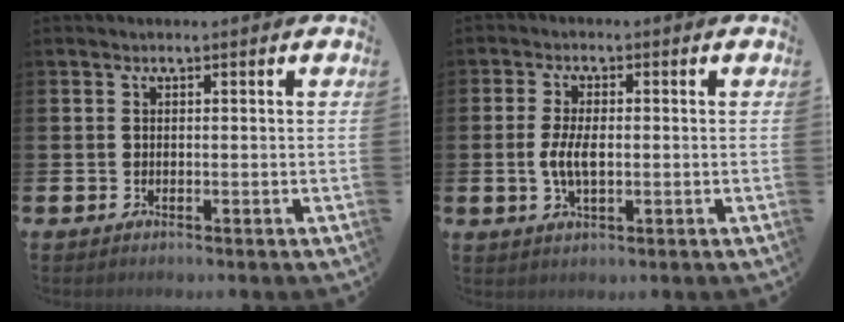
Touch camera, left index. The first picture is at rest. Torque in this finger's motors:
{"motor_torque": [0.88, 0.18, 0.12, 0.11]}